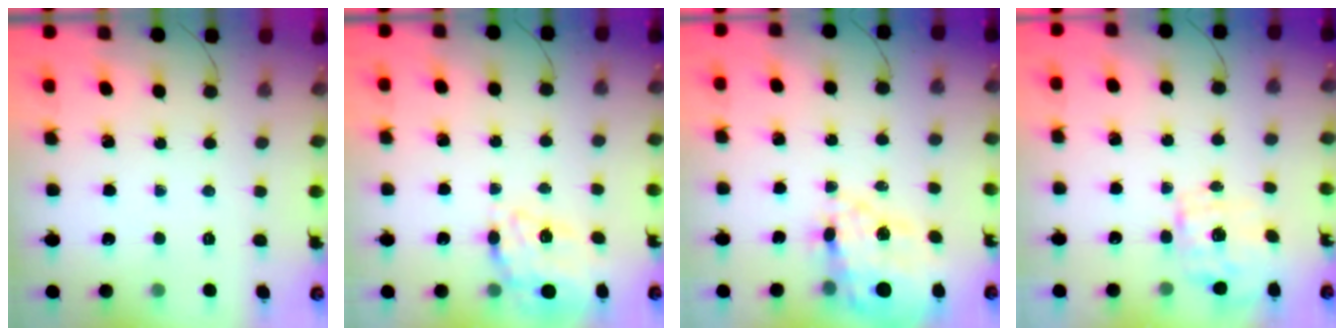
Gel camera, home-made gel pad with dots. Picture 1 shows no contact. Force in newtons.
{"total": 14.9, "press": 14.5, "slide": 3.4}
{"total": 18.8, "press": 18.4, "slide": 3.9}
{"total": 2.3, "press": 2.3, "slide": 0.5}